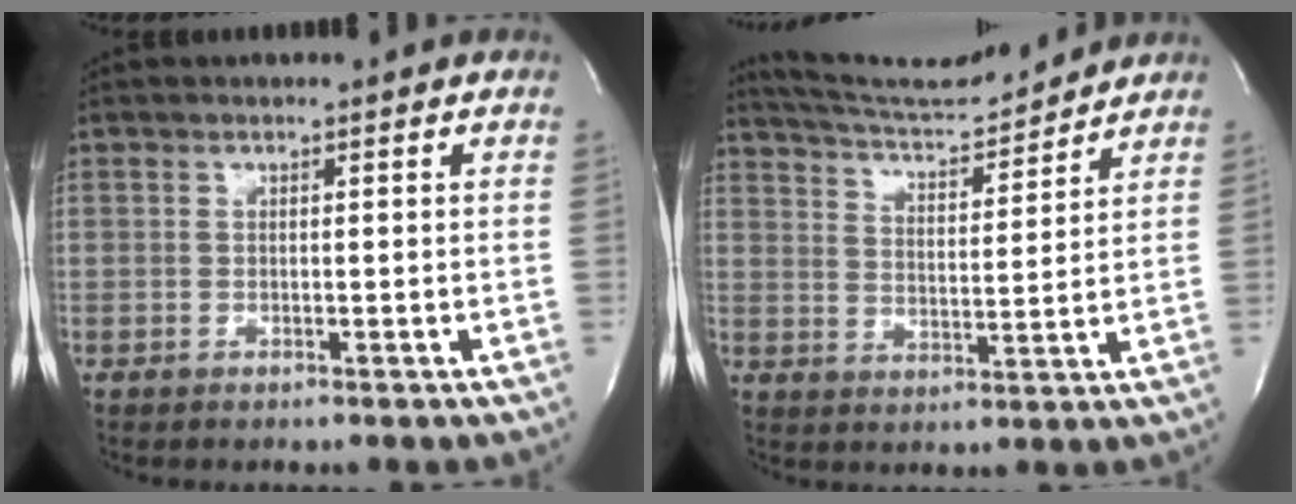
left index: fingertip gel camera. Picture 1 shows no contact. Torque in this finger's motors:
{"motor_torque": [0.29, -0.41, 0.07, 0.03]}